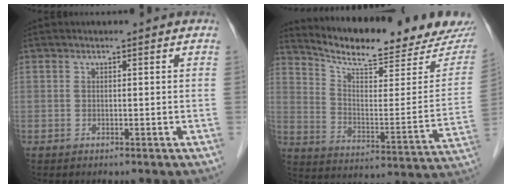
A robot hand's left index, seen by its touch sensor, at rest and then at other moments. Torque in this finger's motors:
{"motor_torque": [0.27, -0.44, 0.14, 0.04]}